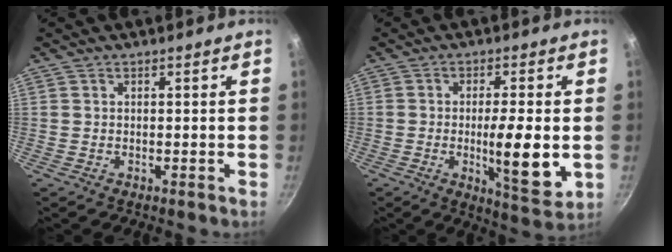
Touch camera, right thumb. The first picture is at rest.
{"total": 11.3, "force": [-1.5, 2.8, 10.9], "torque": [-0.168, -0.009, -0.017]}